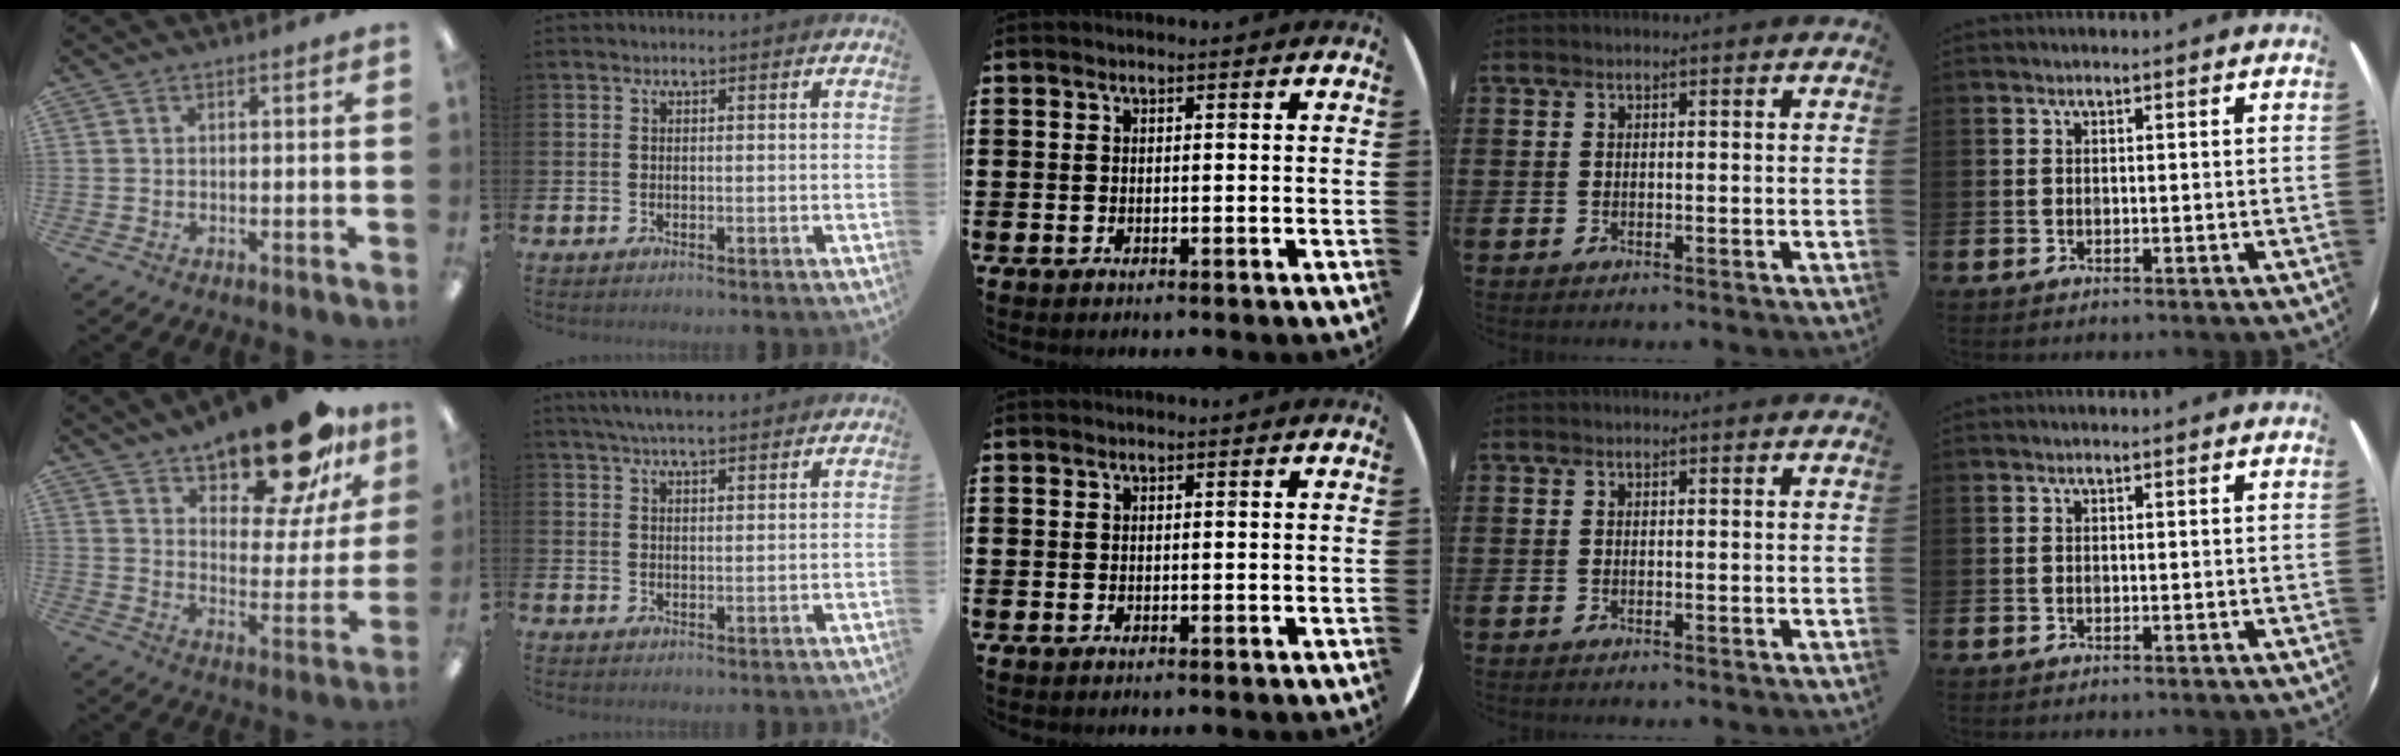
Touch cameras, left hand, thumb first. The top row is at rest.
{"thumb": {"total": 21.7, "force": [17.0, 7.6, 11.0], "torque": [-0.159, -0.112, 0.285]}, "index": {"total": 5.0, "force": [4.7, 0.6, 1.5], "torque": [-0.032, -0.015, 0.084]}}